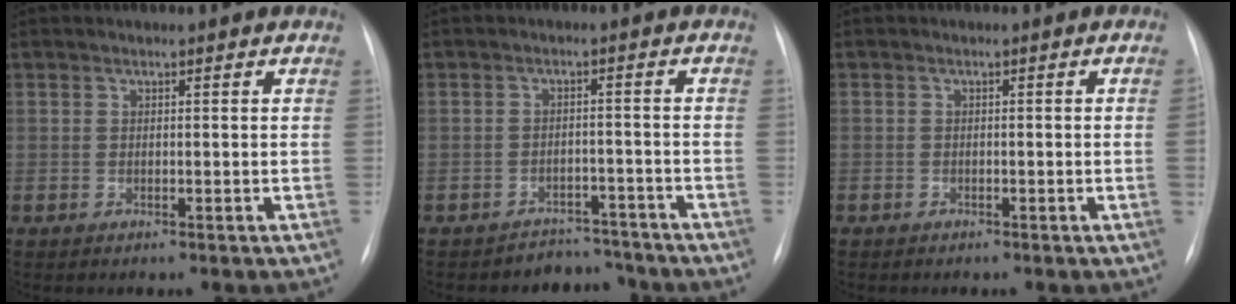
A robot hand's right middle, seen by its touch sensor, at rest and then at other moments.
{"total": 4.5, "force": [-4.0, 1.7, -1.1], "torque": [0.020, 0.023, -0.057]}
{"total": 0.7, "force": [-0.3, -0.1, 0.6], "torque": [-0.012, 0.005, -0.005]}